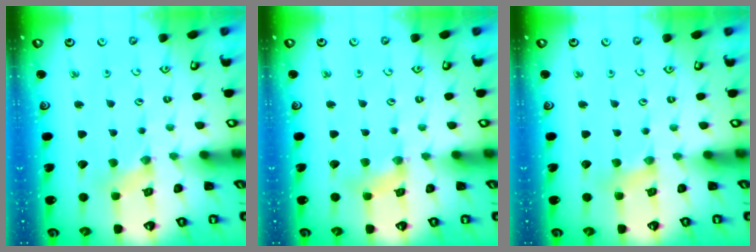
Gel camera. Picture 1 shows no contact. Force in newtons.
{"total": 3.0, "press": 3.0, "slide": 0.3}
{"total": 2.0, "press": 1.9, "slide": 0.4}